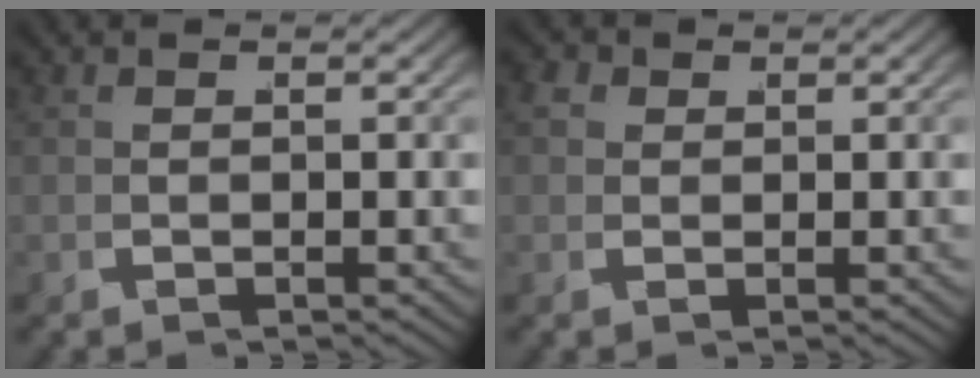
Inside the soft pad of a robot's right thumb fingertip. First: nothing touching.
{"total": 1.8, "force": [0.6, 1.5, 0.8], "torque": [-0.018, -0.005, 0.010]}